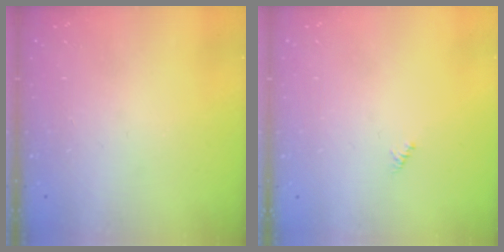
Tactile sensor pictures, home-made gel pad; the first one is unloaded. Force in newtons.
{"total": 0.0}